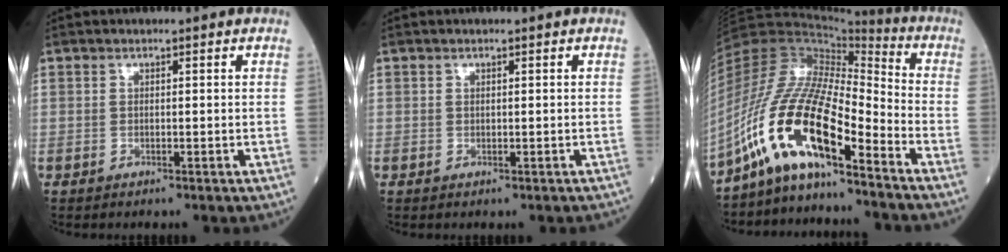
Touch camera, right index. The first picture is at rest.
{"total": 0.0}
{"total": 15.5, "force": [-9.8, 3.1, 11.6], "torque": [-0.237, 0.015, -0.181]}